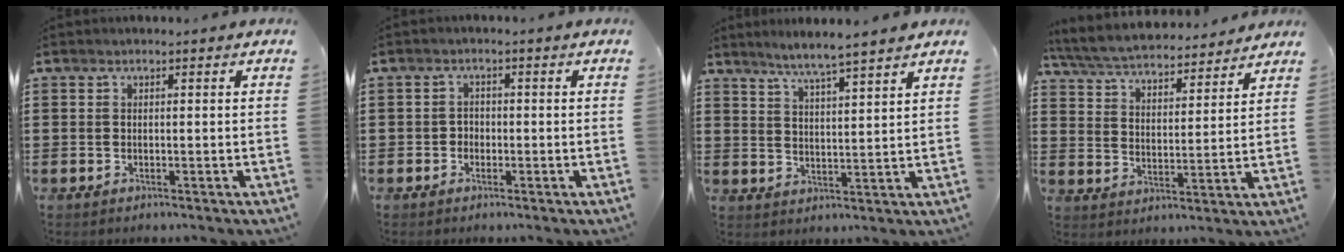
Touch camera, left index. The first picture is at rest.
{"total": 1.3, "force": [-0.7, 1.1, 0.3], "torque": [-0.010, 0.004, -0.017]}
{"total": 4.4, "force": [4.0, -0.9, 1.6], "torque": [-0.047, -0.021, 0.067]}
{"total": 5.5, "force": [5.3, 0.6, 1.3], "torque": [-0.052, -0.032, 0.090]}